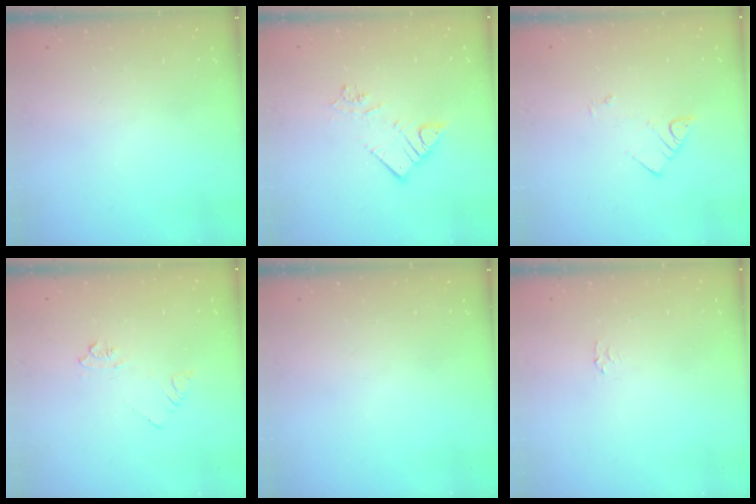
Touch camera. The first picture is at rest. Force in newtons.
{"total": 7.4, "press": 7.4, "slide": 0.4}
{"total": 1.9, "press": 1.8, "slide": 0.4}
{"total": 4.4, "press": 4.3, "slide": 0.7}
{"total": 0.0}
{"total": 2.3, "press": 2.3, "slide": 0.4}